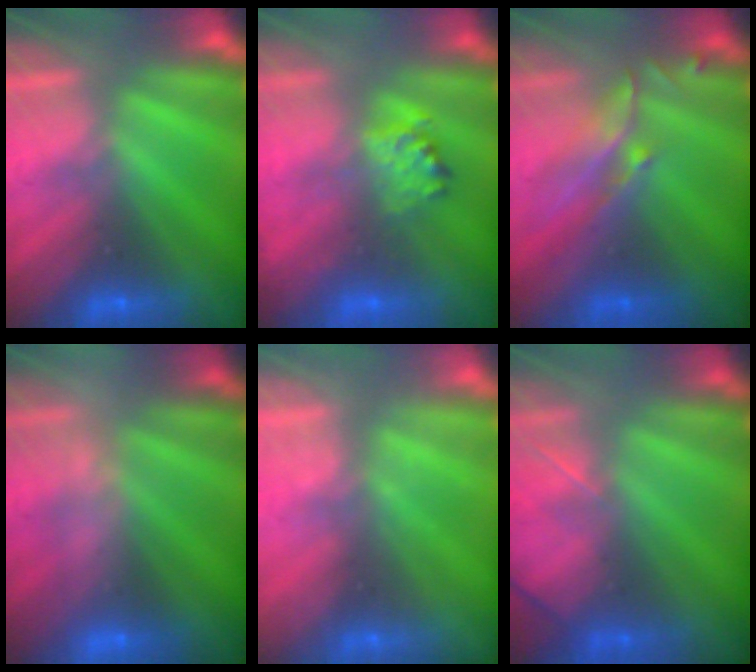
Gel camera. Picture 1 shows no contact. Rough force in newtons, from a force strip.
{"total": 2.3}
{"total": 2.8}
{"total": 2.4}
{"total": 2.1}
{"total": 2.0}